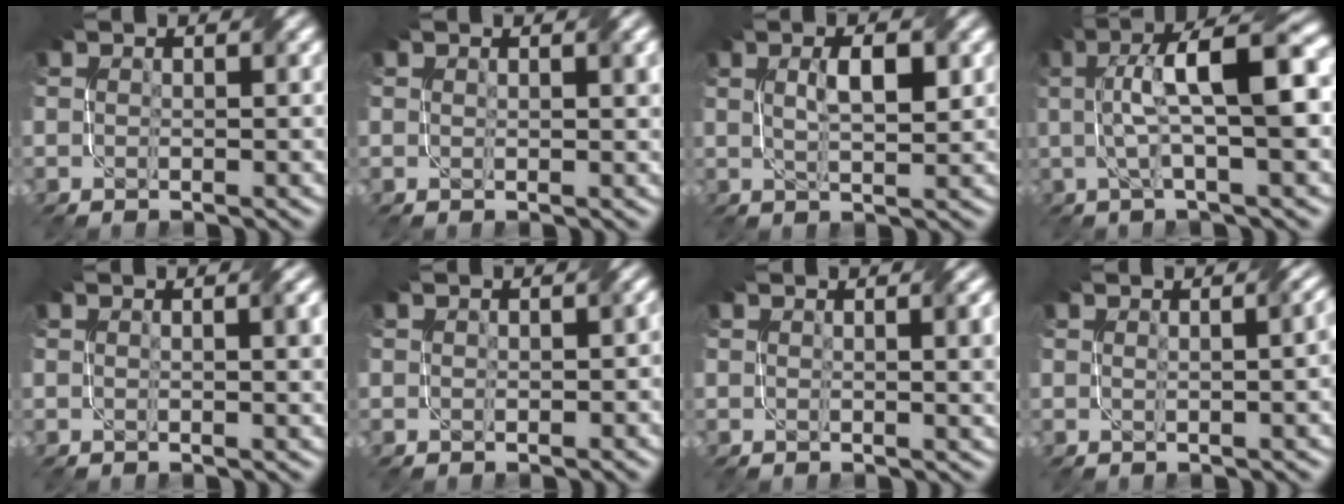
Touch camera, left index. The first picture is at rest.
{"total": 1.0, "force": [0.5, 0.2, 0.9], "torque": [-0.012, 0.000, 0.009]}
{"total": 3.6, "force": [0.9, 0.9, 3.3], "torque": [-0.065, 0.004, 0.018]}
{"total": 8.7, "force": [1.1, 2.1, 8.4], "torque": [-0.138, 0.019, 0.015]}
{"total": 2.5, "force": [0.5, 0.7, 2.3], "torque": [-0.025, 0.006, 0.007]}
{"total": 1.1, "force": [0.1, 0.8, 0.8], "torque": [-0.011, 0.001, 0.003]}
{"total": 3.5, "force": [0.8, 1.1, 3.2], "torque": [-0.029, 0.008, 0.012]}
{"total": 4.4, "force": [0.7, 2.0, 3.9], "torque": [-0.015, 0.022, 0.000]}